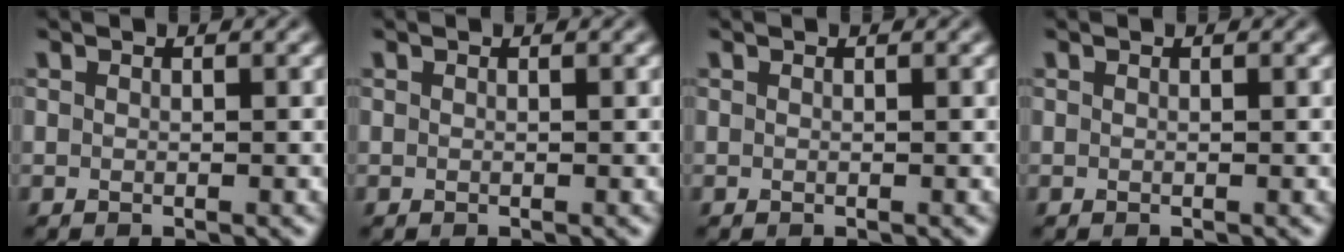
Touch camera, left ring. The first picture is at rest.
{"total": 0.0}
{"total": 0.0}
{"total": 0.0}